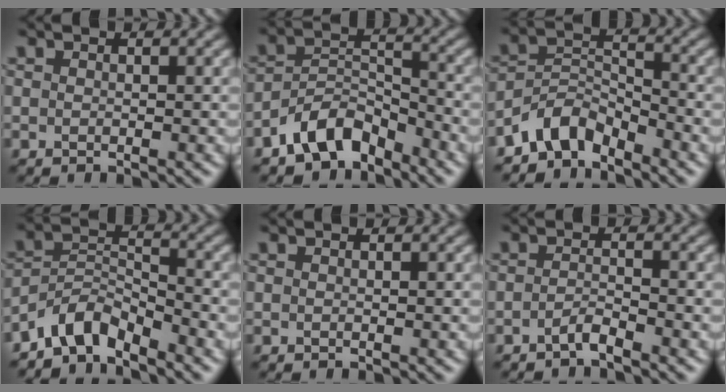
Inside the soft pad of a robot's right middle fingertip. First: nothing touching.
{"total": 5.9, "force": [-4.2, 3.0, 2.7], "torque": [-0.039, 0.007, -0.088]}
{"total": 4.4, "force": [-3.6, 2.0, 1.5], "torque": [-0.020, 0.008, -0.081]}
{"total": 4.4, "force": [-3.8, 1.6, 1.6], "torque": [-0.023, 0.007, -0.084]}
{"total": 0.0}
{"total": 1.4, "force": [-1.1, 0.2, 0.9], "torque": [-0.018, 0.005, -0.025]}